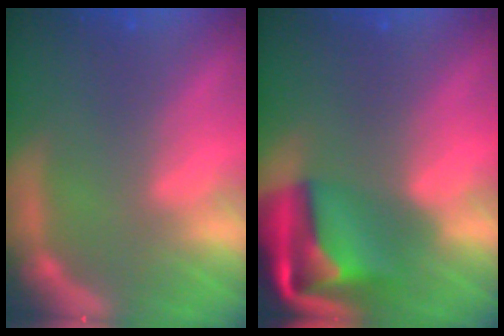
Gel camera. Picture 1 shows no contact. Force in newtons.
{"total": 9.5}